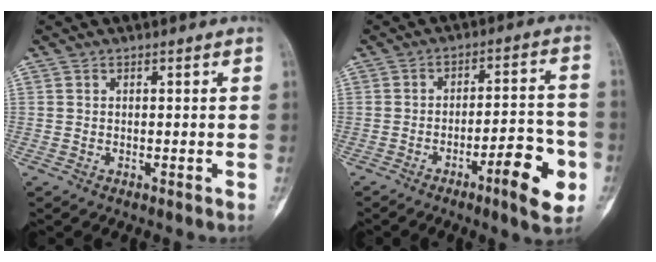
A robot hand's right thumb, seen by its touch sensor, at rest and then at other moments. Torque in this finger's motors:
{"motor_torque": [0.33, 0.36, 0.00, 0.00, 0.00]}